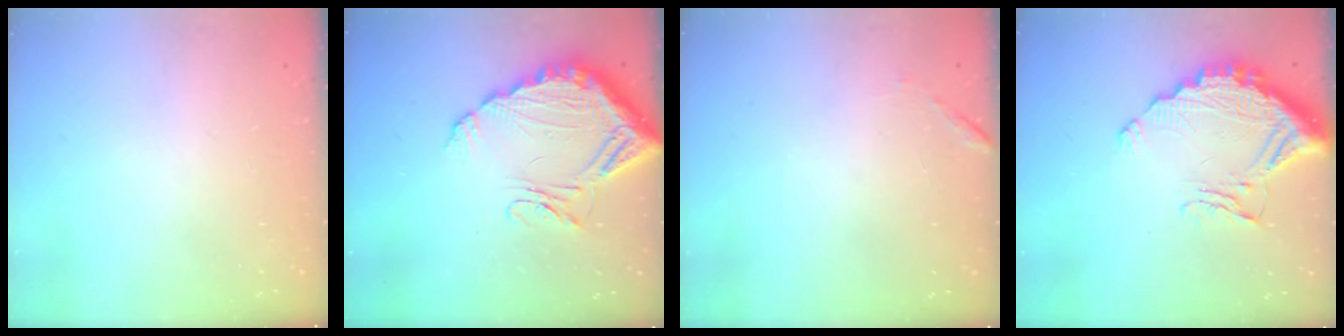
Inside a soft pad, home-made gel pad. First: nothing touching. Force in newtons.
{"total": 16.7, "press": 16.6, "slide": 1.7}
{"total": 6.2, "press": 6.2, "slide": 0.2}
{"total": 14.0, "press": 13.9, "slide": 0.9}